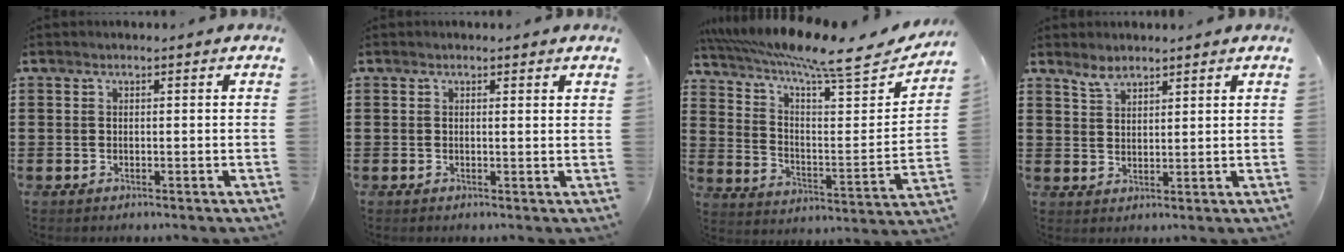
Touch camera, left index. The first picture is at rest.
{"total": 0.7, "force": [0.6, 0.0, 0.4], "torque": [-0.002, -0.005, 0.010]}
{"total": 9.7, "force": [8.0, 0.7, 5.4], "torque": [-0.121, -0.062, 0.129]}
{"total": 2.9, "force": [2.6, 1.0, 0.7], "torque": [-0.021, 0.001, 0.051]}